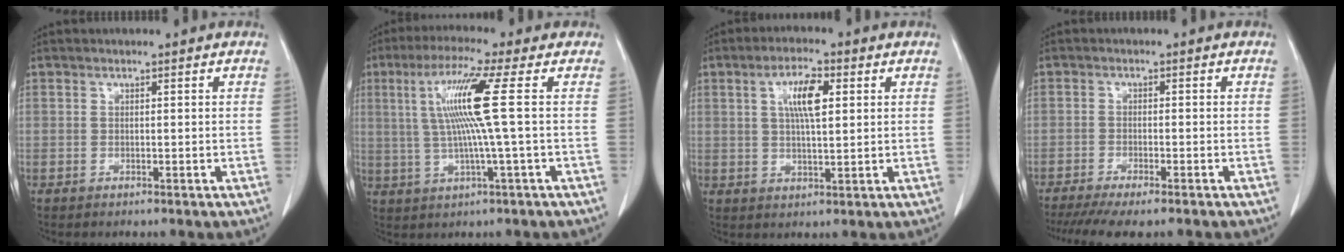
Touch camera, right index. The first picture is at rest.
{"total": 10.0, "force": [1.7, -1.7, 9.8], "torque": [-0.191, 0.009, 0.034]}
{"total": 6.4, "force": [2.0, 1.6, 5.9], "torque": [-0.110, 0.007, 0.037]}
{"total": 9.9, "force": [-8.2, 1.0, 5.5], "torque": [-0.073, -0.013, -0.123]}